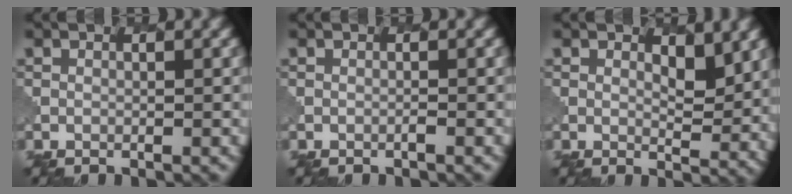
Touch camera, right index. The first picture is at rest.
{"total": 0.0}
{"total": 2.6, "force": [1.4, 1.1, 1.8], "torque": [-0.031, -0.011, 0.029]}